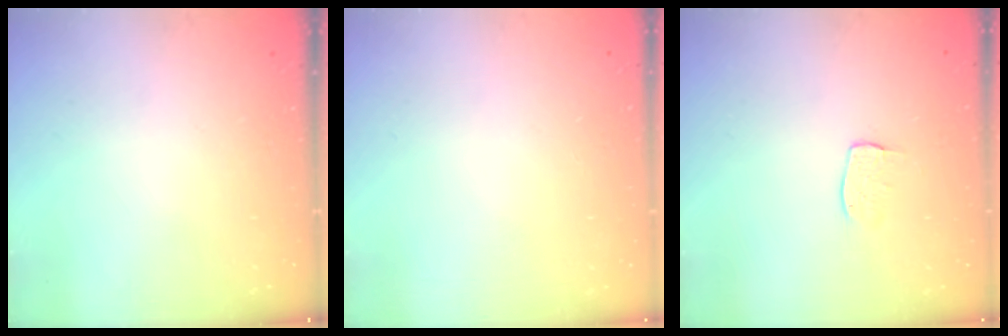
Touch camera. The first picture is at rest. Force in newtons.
{"total": 0.0}
{"total": 5.0, "press": 5.0, "slide": 0.3}